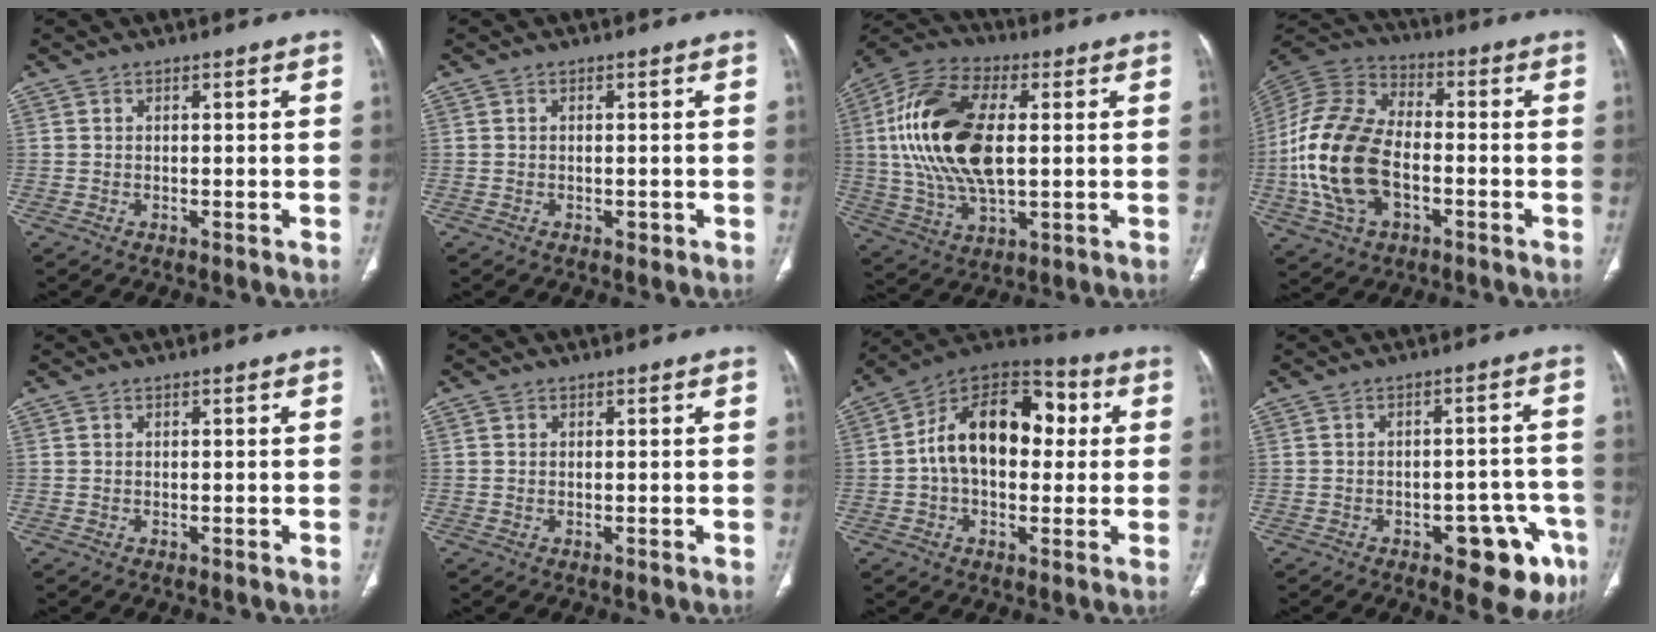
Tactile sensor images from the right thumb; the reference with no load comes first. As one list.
[{"total": 0.6, "force": [-0.2, 0.5, 0.3], "torque": [-0.004, 0.001, -0.001]}, {"total": 21.5, "force": [2.5, 11.2, 18.1], "torque": [-0.371, 0.005, 0.044]}, {"total": 20.0, "force": [-3.9, 12.4, 15.3], "torque": [-0.311, 0.019, -0.072]}, {"total": 0.0}, {"total": 0.7, "force": [0.2, 0.6, 0.3], "torque": [-0.005, 0.000, 0.003]}, {"total": 18.7, "force": [1.9, 12.0, 14.2], "torque": [-0.197, 0.040, 0.022]}, {"total": 11.6, "force": [-5.5, 5.3, 8.7], "torque": [-0.070, 0.032, -0.061]}]